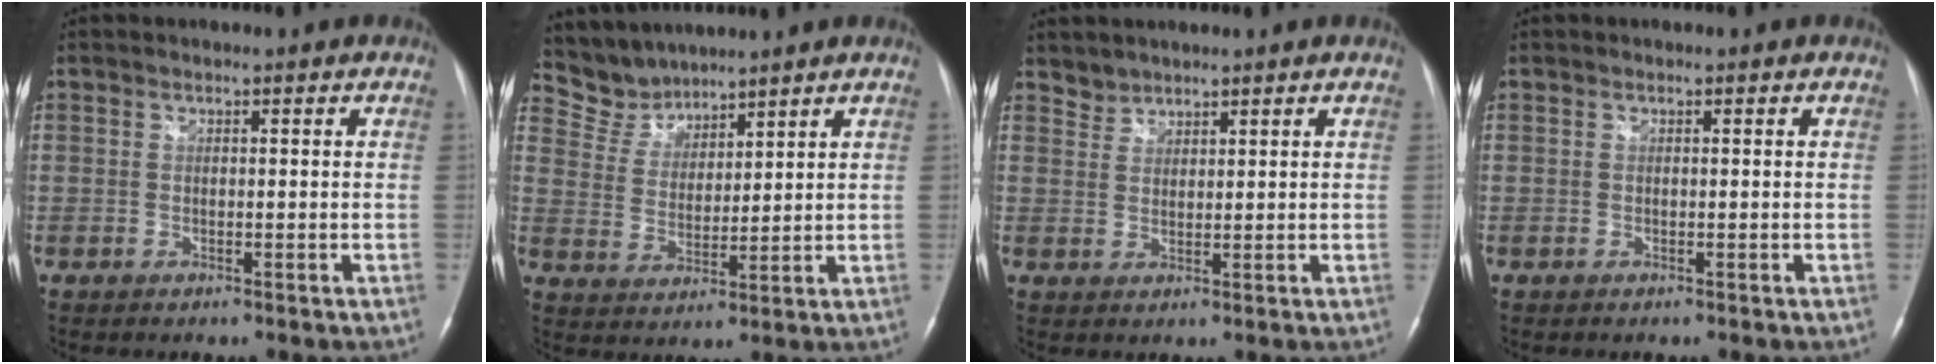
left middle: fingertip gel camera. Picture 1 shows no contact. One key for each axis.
{"total": 6.1, "fx": 5.8, "fy": 1.7, "fz": -0.5, "tx": 0.000, "ty": 0.011, "tz": 0.129}
{"total": 2.2, "fx": 2.0, "fy": 0.8, "fz": -0.5, "tx": 0.012, "ty": 0.009, "tz": 0.037}
{"total": 0.0}